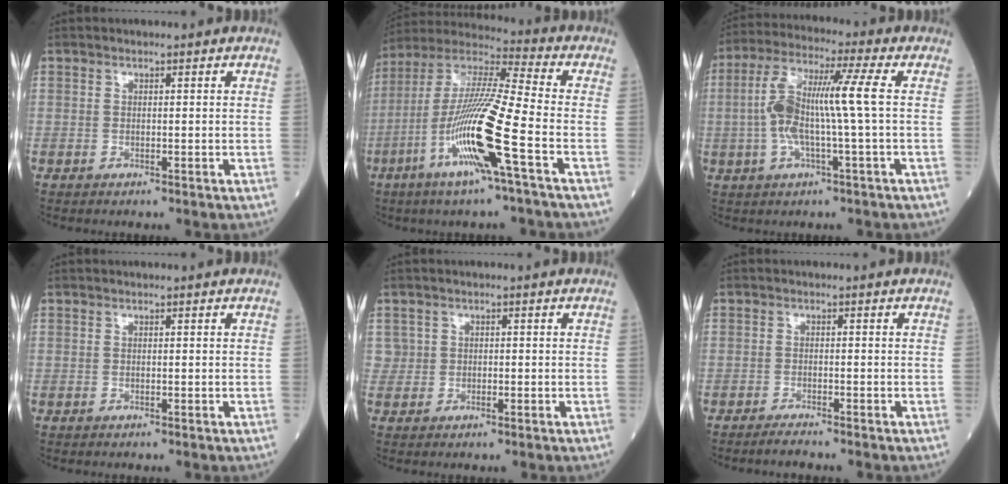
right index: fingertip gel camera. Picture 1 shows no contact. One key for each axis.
{"total": 17.0, "fx": -6.1, "fy": -0.1, "fz": 15.9, "tx": -0.324, "ty": -0.014, "tz": -0.124}
{"total": 11.0, "fx": 0.0, "fy": 0.2, "fz": 11.0, "tx": -0.221, "ty": 0.026, "tz": -0.004}
{"total": 0.0}
{"total": 1.7, "fx": 0.3, "fy": 1.7, "fz": 0.0, "tx": 0.009, "ty": 0.006, "tz": 0.004}
{"total": 1.9, "fx": -1.8, "fy": -0.2, "fz": 0.6, "tx": -0.018, "ty": -0.004, "tz": -0.033}